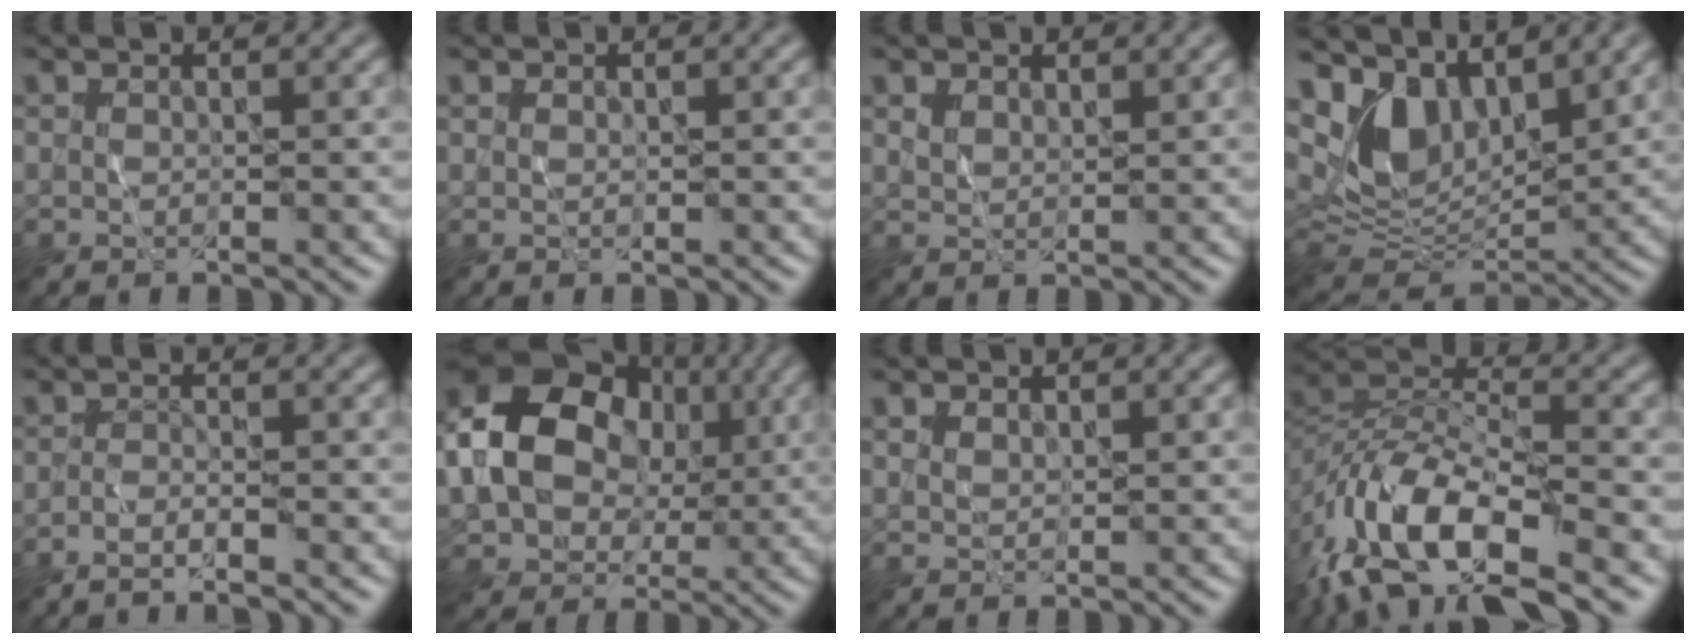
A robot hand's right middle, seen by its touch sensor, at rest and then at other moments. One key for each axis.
{"total": 0.6, "fx": 0.4, "fy": 0.4, "fz": 0.2, "tx": -0.005, "ty": -0.002, "tz": 0.008}
{"total": 1.5, "fx": 1.2, "fy": 0.8, "fz": 0.4, "tx": -0.016, "ty": -0.002, "tz": 0.027}
{"total": 6.4, "fx": 4.3, "fy": 3.4, "fz": 3.3, "tx": -0.065, "ty": -0.009, "tz": 0.085}
{"total": 1.8, "fx": -1.4, "fy": 0.1, "fz": 1.2, "tx": -0.022, "ty": 0.001, "tz": -0.034}
{"total": 12.2, "fx": 1.2, "fy": 9.3, "fz": 7.9, "tx": -0.155, "ty": 0.012, "tz": 0.011}
{"total": 1.2, "fx": 0.9, "fy": 0.7, "fz": 0.5, "tx": -0.012, "ty": -0.001, "tz": 0.019}
{"total": 12.9, "fx": -7.1, "fy": 6.1, "fz": 8.9, "tx": -0.166, "ty": -0.001, "tz": -0.142}